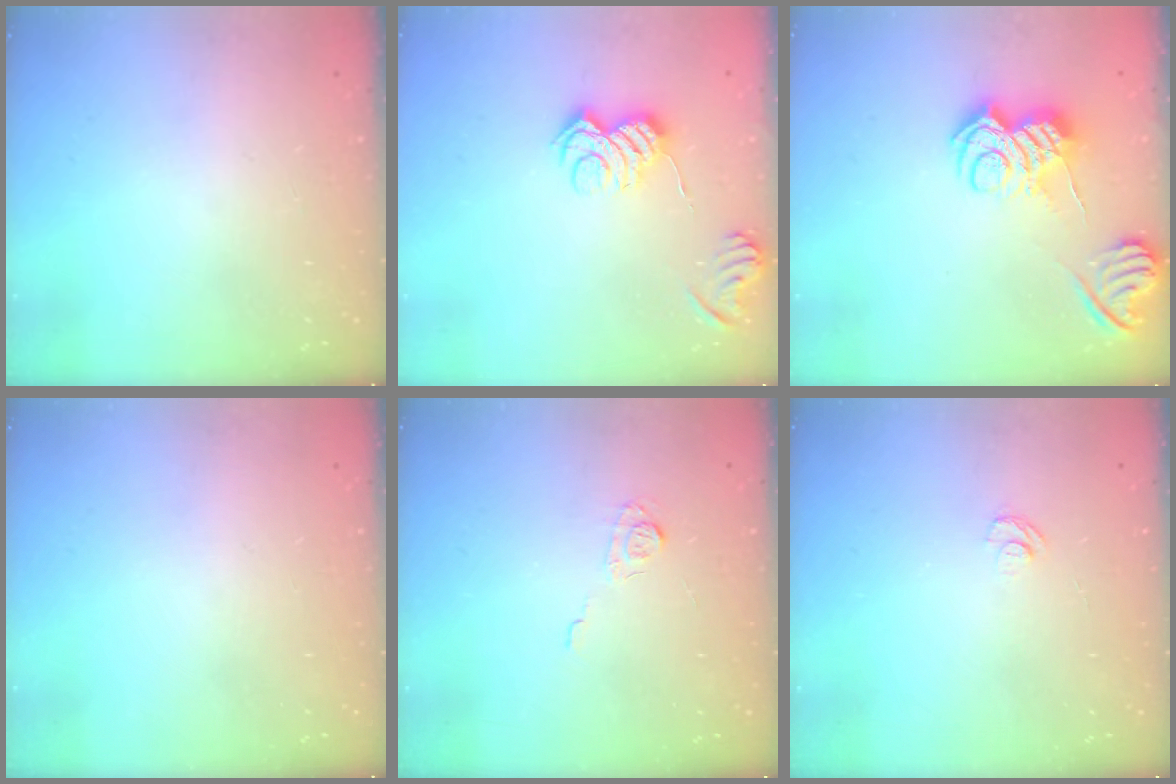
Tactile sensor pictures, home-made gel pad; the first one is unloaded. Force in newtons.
{"total": 10.0, "press": 10.0, "slide": 0.3}
{"total": 10.0, "press": 10.0, "slide": 0.8}
{"total": 0.0}
{"total": 5.8, "press": 5.7, "slide": 0.8}
{"total": 4.5, "press": 4.5, "slide": 0.3}